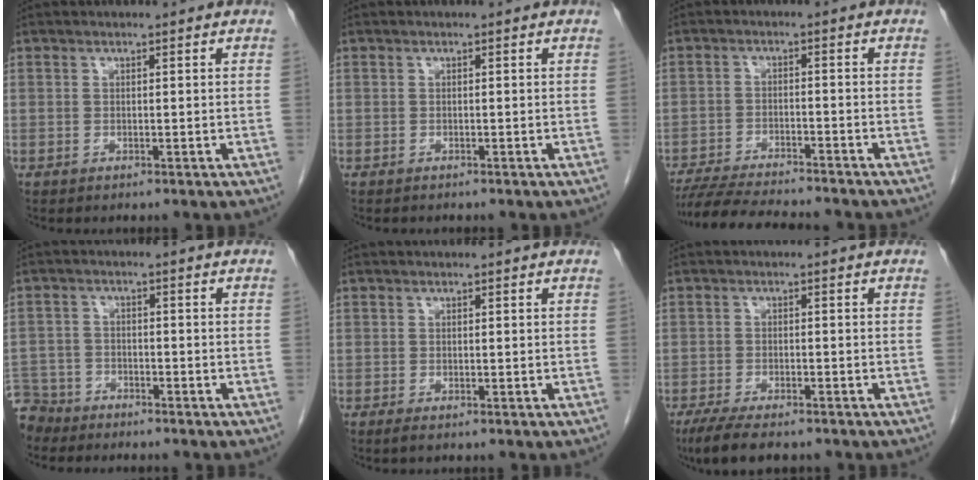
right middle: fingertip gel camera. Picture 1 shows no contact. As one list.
[{"total": 0.5, "force": [-0.5, 0.1, 0.2], "torque": [-0.008, -0.001, -0.008]}, {"total": 12.7, "force": [-11.5, 1.1, 5.4], "torque": [-0.081, -0.016, -0.174]}, {"total": 6.5, "force": [-5.8, 2.9, -0.2], "torque": [0.001, -0.004, -0.111]}, {"total": 0.6, "force": [-0.5, 0.0, 0.4], "torque": [-0.012, -0.003, -0.007]}, {"total": 7.7, "force": [-6.1, 1.9, 4.3], "torque": [-0.072, -0.015, -0.096]}]